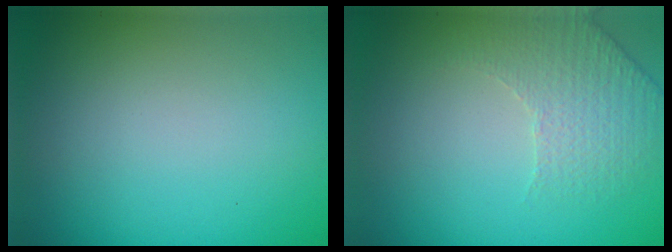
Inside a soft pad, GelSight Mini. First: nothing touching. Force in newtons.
{"total": 1.9, "press": 1.6, "slide": 1.0}